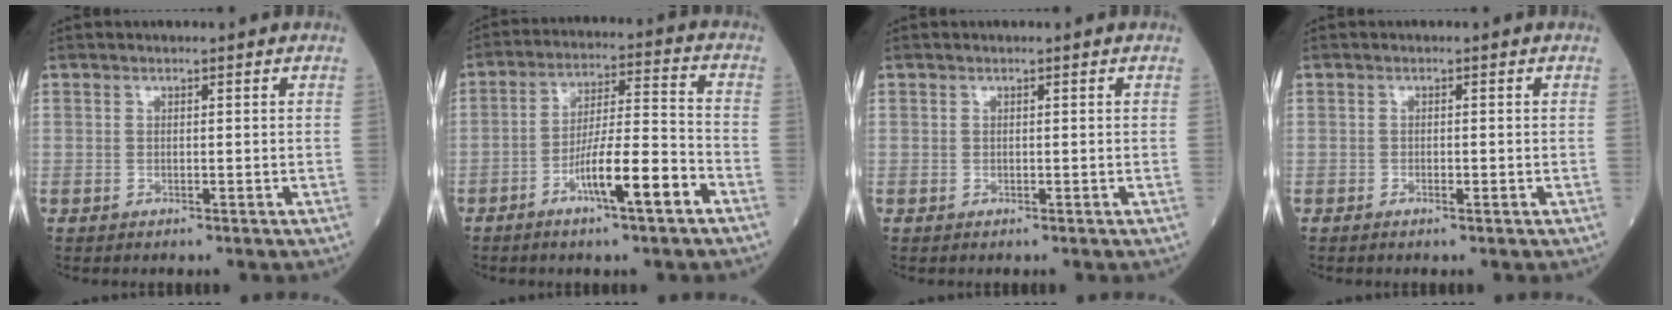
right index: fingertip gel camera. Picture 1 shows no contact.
{"total": 10.9, "force": [-5.3, 0.8, 9.5], "torque": [-0.166, 0.004, -0.092]}
{"total": 0.0}
{"total": 1.1, "force": [-0.4, 0.3, 1.0], "torque": [-0.019, -0.002, -0.006]}